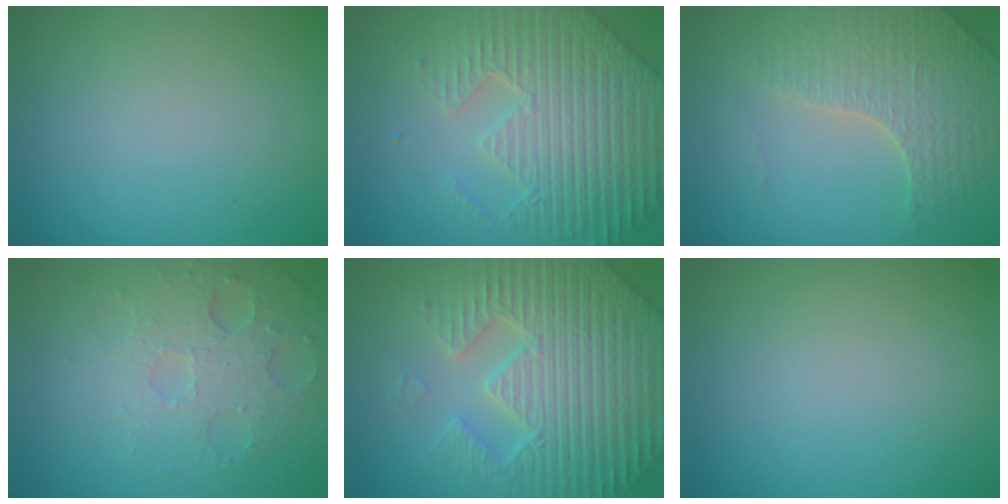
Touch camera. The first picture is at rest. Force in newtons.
{"total": 8.0, "press": 5.9, "slide": 5.4}
{"total": 3.6, "press": 3.5, "slide": 1.0}
{"total": 3.5, "press": 3.2, "slide": 1.5}
{"total": 7.1, "press": 6.9, "slide": 1.8}
{"total": 0.0}